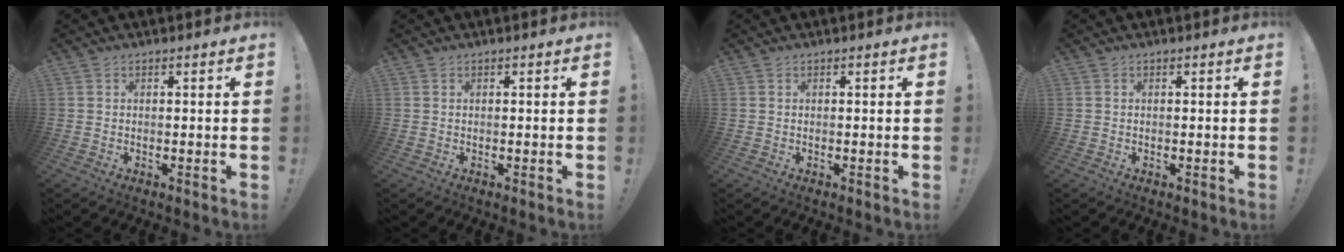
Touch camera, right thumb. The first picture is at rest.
{"total": 0.0}
{"total": 0.0}
{"total": 0.0}